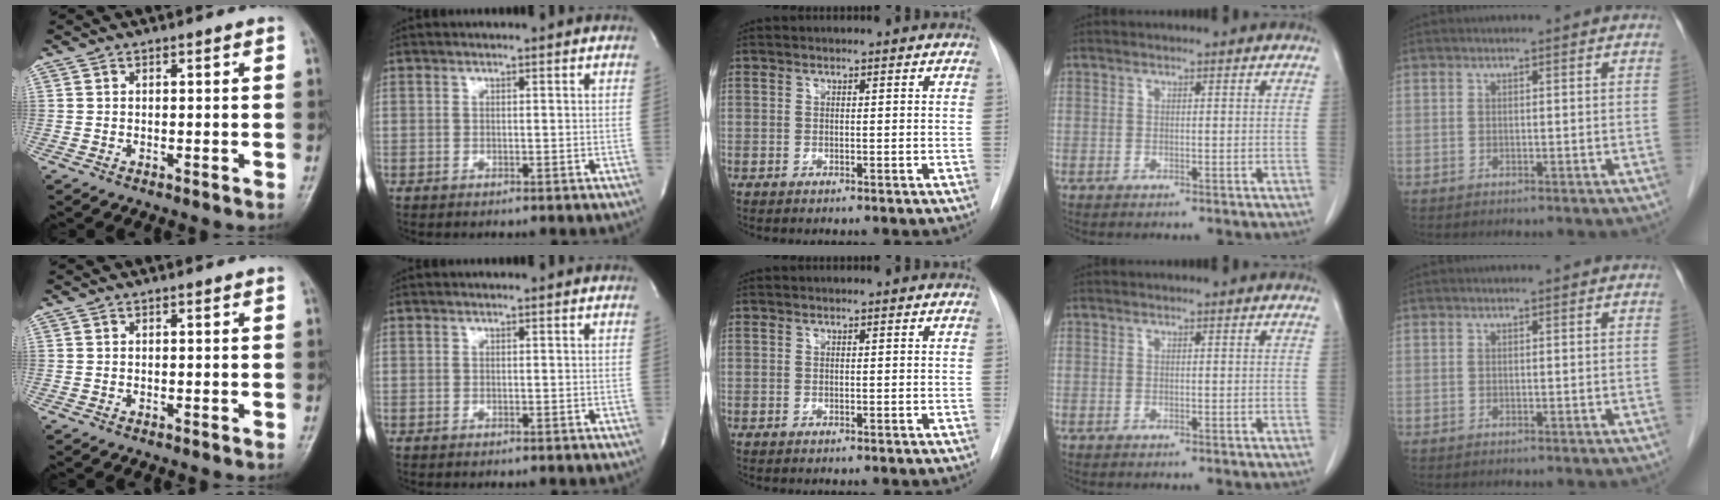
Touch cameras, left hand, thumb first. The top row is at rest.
{}